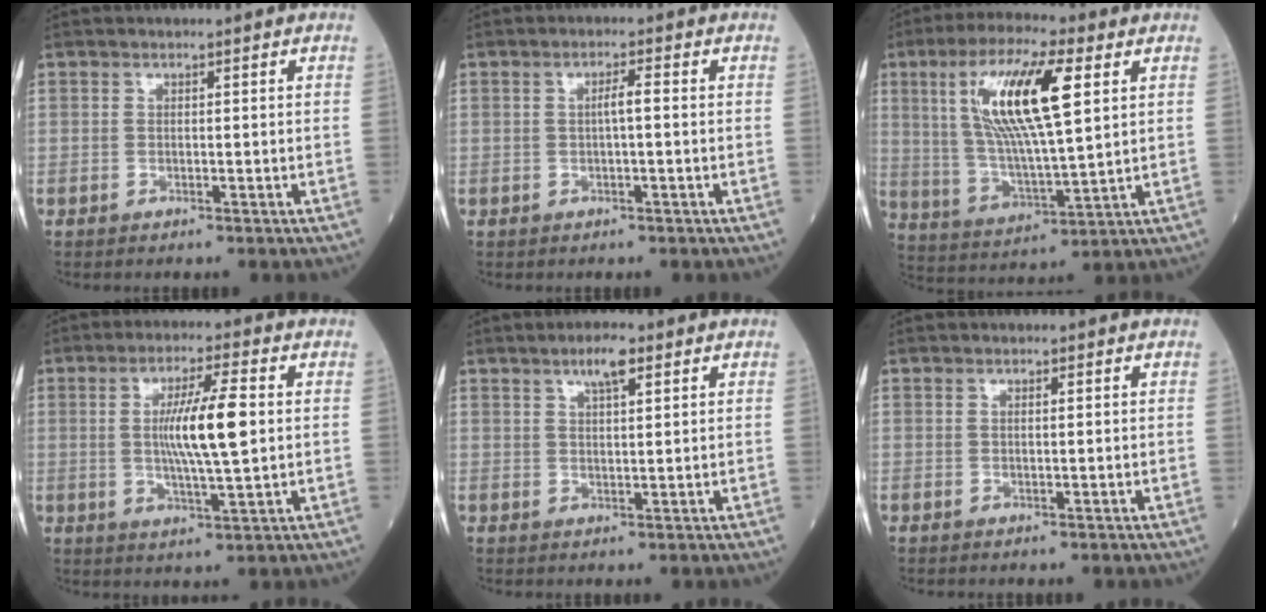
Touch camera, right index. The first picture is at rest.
{"total": 2.1, "force": [0.0, 0.1, 2.1], "torque": [-0.037, 0.003, -0.001]}
{"total": 16.1, "force": [5.1, 2.7, 15.1], "torque": [-0.299, 0.011, 0.093]}
{"total": 9.6, "force": [0.9, 0.6, 9.5], "torque": [-0.173, -0.003, 0.016]}
{"total": 3.9, "force": [2.3, 0.8, 3.1], "torque": [-0.057, 0.004, 0.039]}
{"total": 0.5, "force": [0.2, 0.0, 0.5], "torque": [-0.014, -0.001, 0.003]}